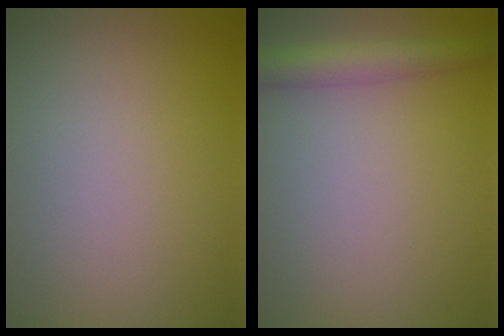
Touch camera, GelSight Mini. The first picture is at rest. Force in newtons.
{"total": 3.6, "press": 3.6, "slide": 0.1}